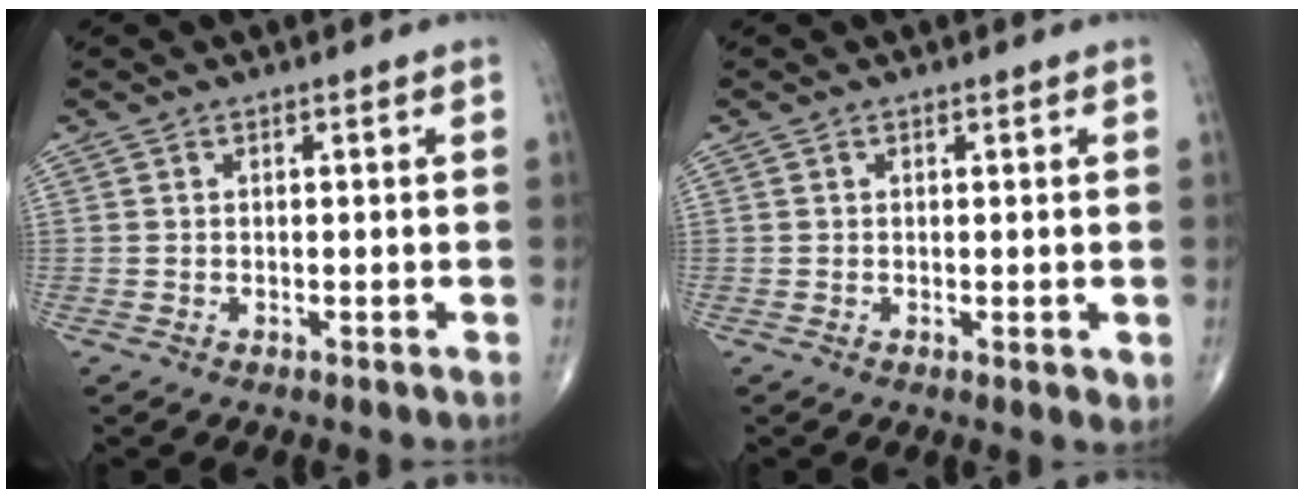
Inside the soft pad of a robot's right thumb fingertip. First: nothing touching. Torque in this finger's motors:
{"motor_torque": [-0.31, 0.16, -0.11, -0.08, -0.03]}